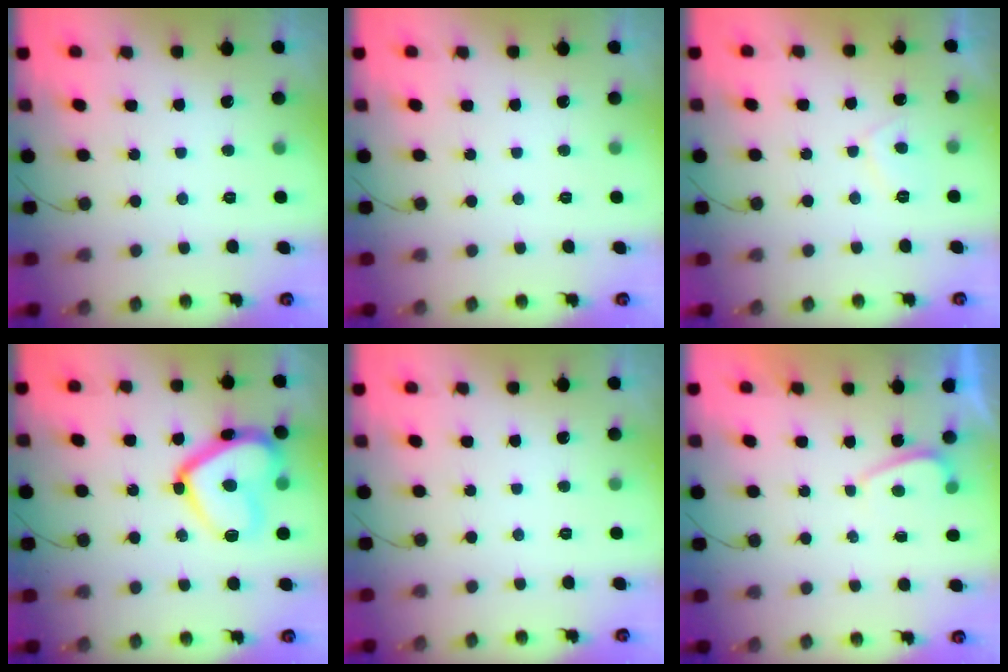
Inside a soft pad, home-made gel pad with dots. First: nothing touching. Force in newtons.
{"total": 0.0}
{"total": 2.8, "press": 2.7, "slide": 0.6}
{"total": 18.0, "press": 17.9, "slide": 1.7}
{"total": 0.0}
{"total": 0.6, "press": 0.4, "slide": 0.5}